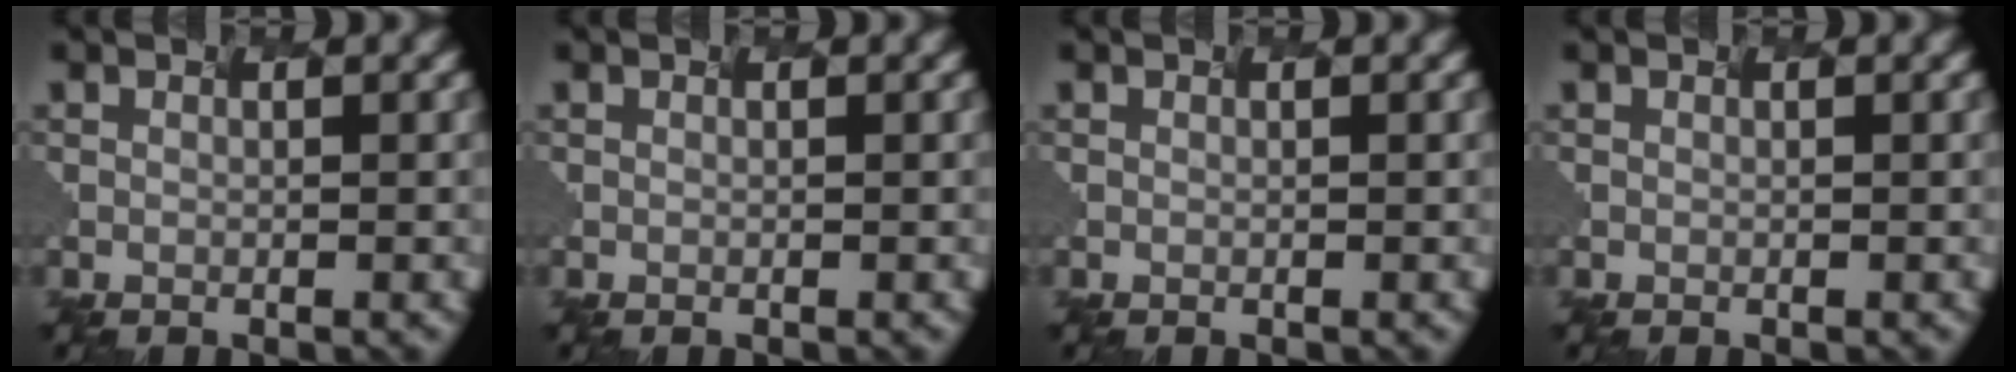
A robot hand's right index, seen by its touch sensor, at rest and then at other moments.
{"total": 0.0}
{"total": 0.0}
{"total": 0.0}